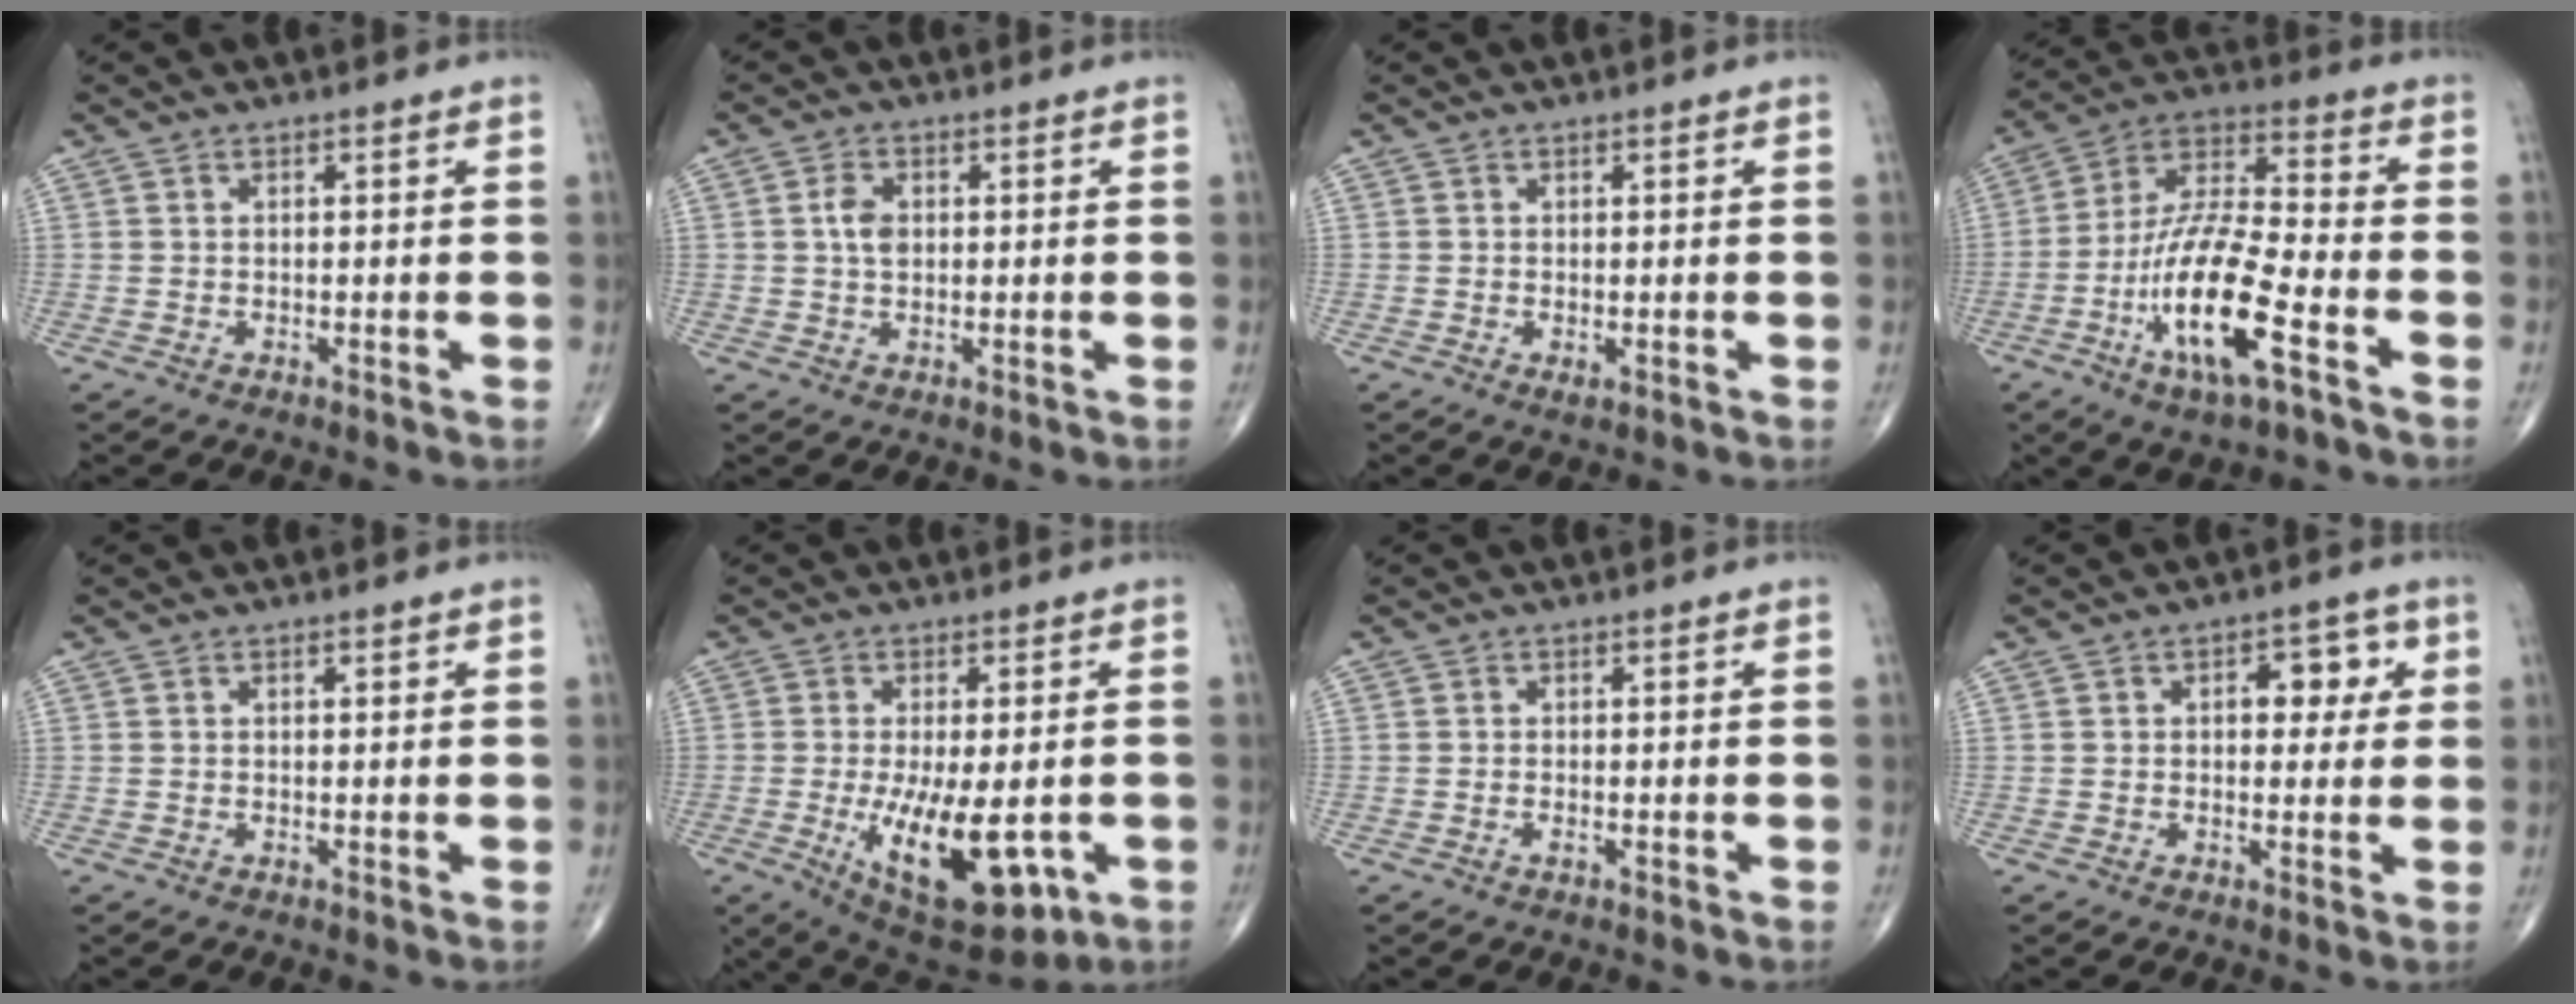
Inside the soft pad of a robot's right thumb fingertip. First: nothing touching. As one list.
[{"total": 3.6, "force": [0.5, 2.4, 2.6], "torque": [-0.047, 0.001, 0.007]}, {"total": 1.0, "force": [-0.2, 0.4, 0.8], "torque": [-0.012, -0.003, -0.003]}, {"total": 17.5, "force": [-7.1, 4.8, 15.3], "torque": [-0.305, 0.036, -0.128]}, {"total": 0.5, "force": [0.3, 0.2, 0.4], "torque": [-0.006, -0.001, 0.005]}, {"total": 15.8, "force": [-3.9, 6.4, 13.9], "torque": [-0.219, -0.021, -0.040]}, {"total": 0.6, "force": [-0.3, 0.2, 0.5], "torque": [-0.011, -0.001, -0.006]}, {"total": 6.3, "force": [1.6, 3.8, 4.8], "torque": [-0.028, 0.003, 0.016]}]